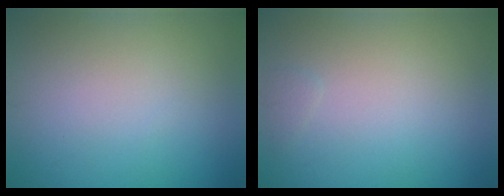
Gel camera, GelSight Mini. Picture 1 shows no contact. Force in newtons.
{"total": 0.5, "press": 0.5, "slide": 0.1}